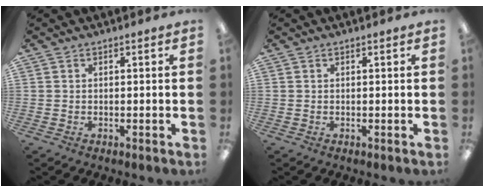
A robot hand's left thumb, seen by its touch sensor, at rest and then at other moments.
{"total": 0.0}